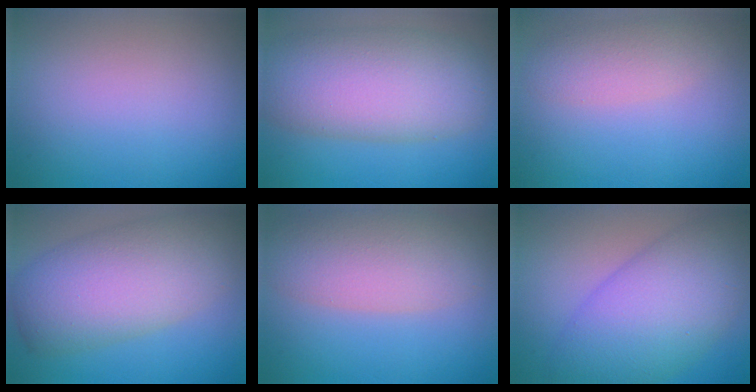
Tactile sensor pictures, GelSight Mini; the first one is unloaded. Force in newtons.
{"total": 9.6, "press": 9.6, "slide": 0.5}
{"total": 3.0, "press": 3.0, "slide": 0.1}
{"total": 9.3, "press": 9.3, "slide": 0.3}
{"total": 6.6, "press": 6.6, "slide": 0.4}
{"total": 9.4, "press": 9.4, "slide": 0.2}